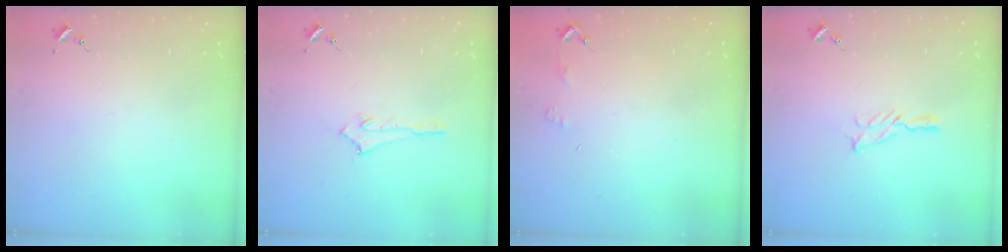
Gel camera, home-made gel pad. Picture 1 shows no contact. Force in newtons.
{"total": 2.6, "press": 2.6, "slide": 0.4}
{"total": 2.9, "press": 2.9, "slide": 0.2}
{"total": 5.3, "press": 5.3, "slide": 0.5}